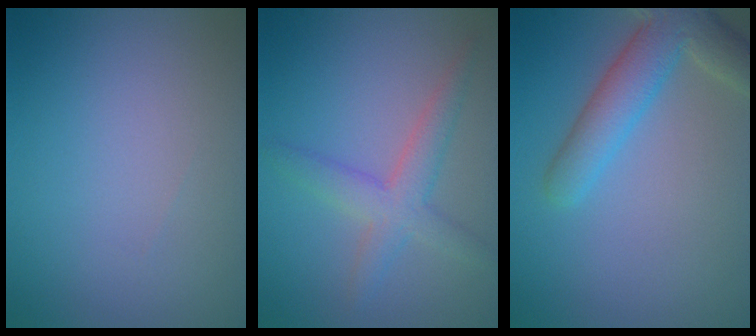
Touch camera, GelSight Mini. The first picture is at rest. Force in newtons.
{"total": 3.3, "press": 3.3, "slide": 0.3}
{"total": 5.3, "press": 5.3, "slide": 0.4}